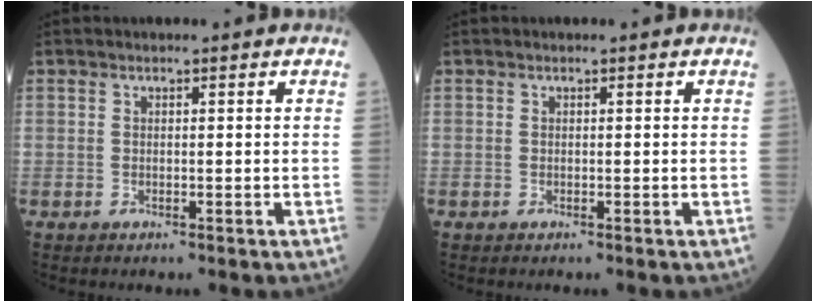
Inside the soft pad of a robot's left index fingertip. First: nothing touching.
{"total": 0.0}